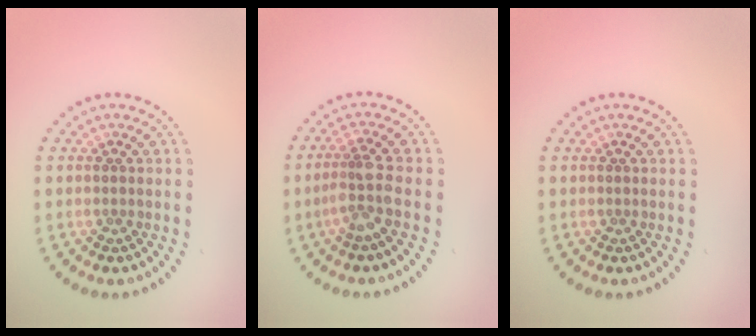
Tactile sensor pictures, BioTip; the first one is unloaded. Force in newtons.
{"total": 2.5, "press": 1.9, "slide": 1.6}
{"total": 0.0}